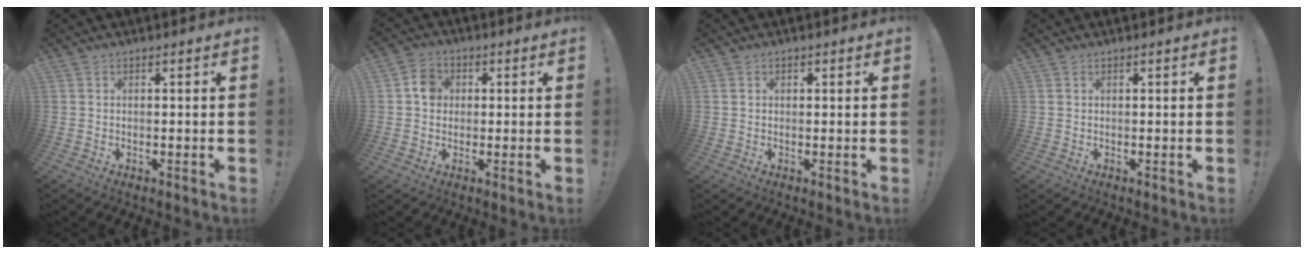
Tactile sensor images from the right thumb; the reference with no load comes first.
{"total": 5.5, "force": [0.6, 4.9, 2.6], "torque": [-0.023, 0.006, 0.009]}
{"total": 0.9, "force": [0.3, 0.8, 0.4], "torque": [0.001, -0.001, 0.003]}
{"total": 0.0}